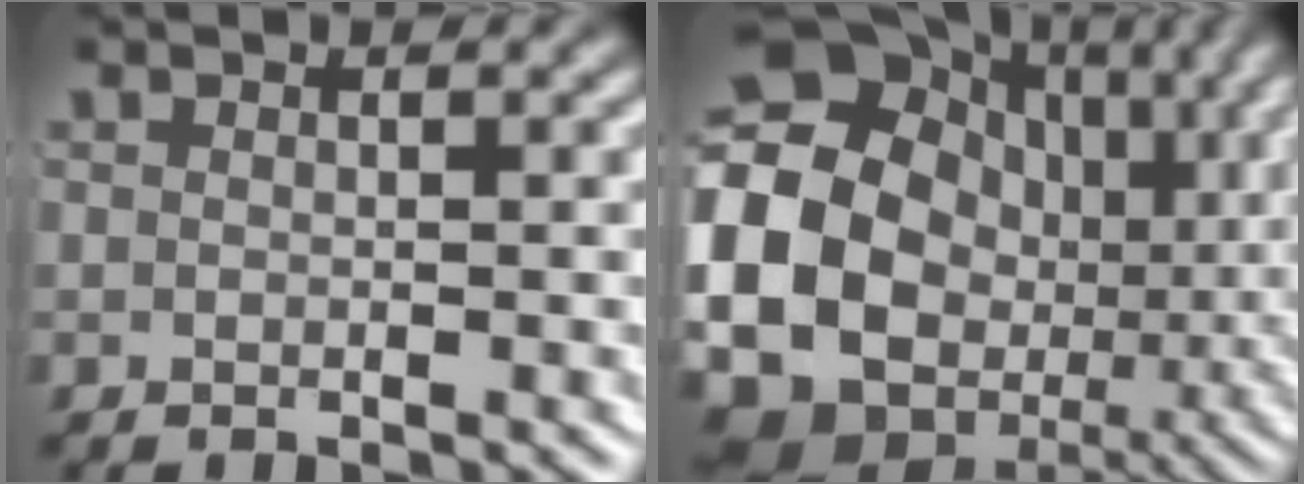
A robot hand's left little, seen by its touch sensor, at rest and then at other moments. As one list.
[{"total": 24.3, "force": [0.7, 19.7, 14.2], "torque": [-0.301, -0.044, 0.002]}]